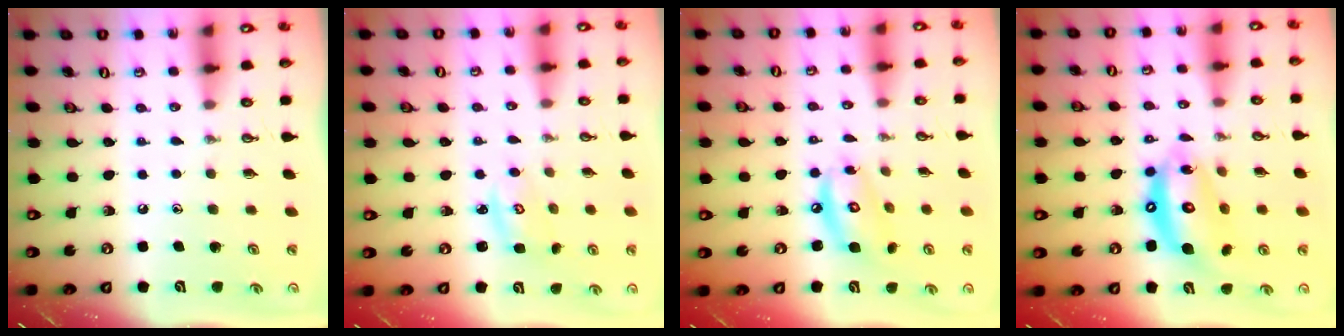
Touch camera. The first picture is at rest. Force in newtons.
{"total": 2.9, "press": 2.9, "slide": 0.4}
{"total": 9.9, "press": 9.8, "slide": 0.8}
{"total": 13.5, "press": 13.4, "slide": 1.6}